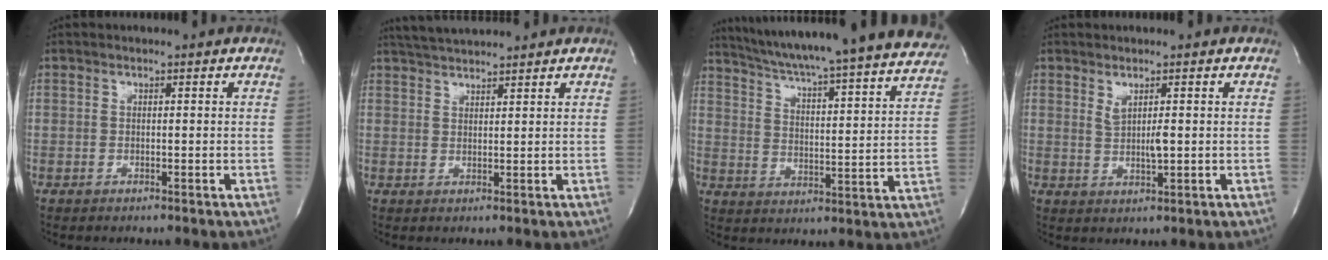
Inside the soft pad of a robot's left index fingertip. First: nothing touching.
{"total": 5.5, "force": [5.2, 0.0, 1.7], "torque": [-0.037, 0.027, 0.094]}
{"total": 30.2, "force": [27.5, 1.4, 12.4], "torque": [-0.198, -0.071, 0.350]}
{"total": 2.6, "force": [0.6, 0.4, 2.4], "torque": [-0.048, -0.009, 0.015]}